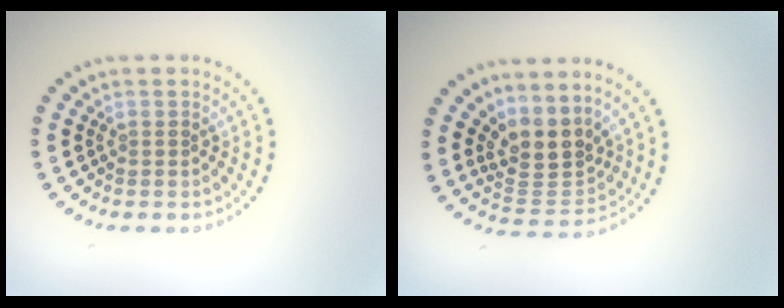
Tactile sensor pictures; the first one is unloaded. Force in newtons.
{"total": 3.8, "press": 3.1, "slide": 2.2}